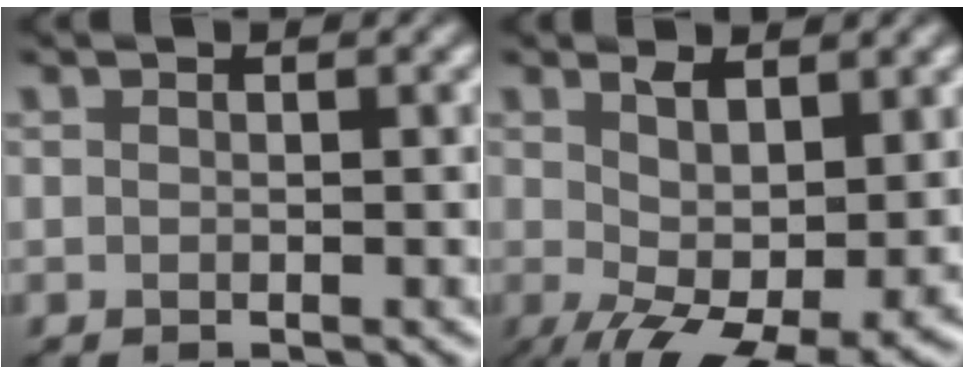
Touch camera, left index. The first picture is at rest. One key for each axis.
{"total": 6.0, "fx": 0.1, "fy": 2.2, "fz": 5.6, "tx": -0.095, "ty": -0.010, "tz": 0.005}